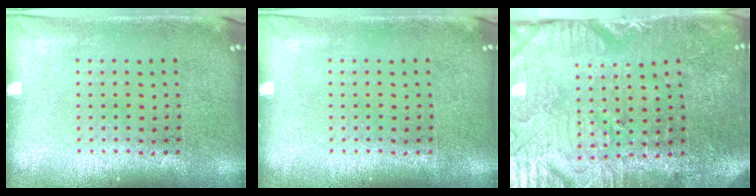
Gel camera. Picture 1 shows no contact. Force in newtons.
{"total": 0.0}
{"total": 4.0, "press": 3.9, "slide": 0.6}